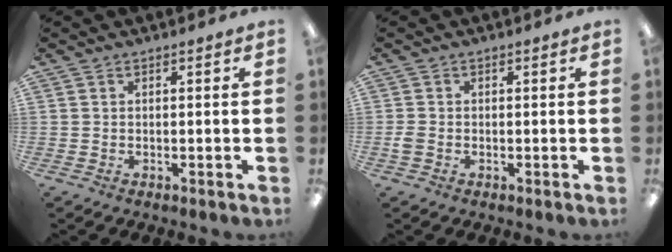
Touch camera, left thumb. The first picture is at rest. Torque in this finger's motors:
{"motor_torque": [0.39, 0.36, 0.23, -0.08, 0.11]}